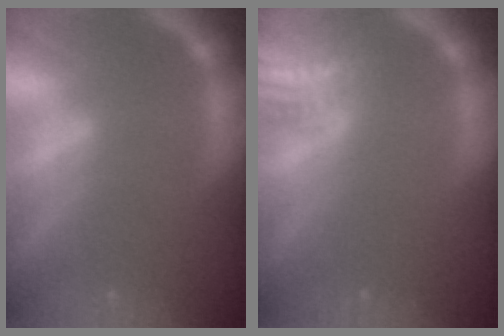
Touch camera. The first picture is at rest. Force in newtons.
{"total": 5.5}